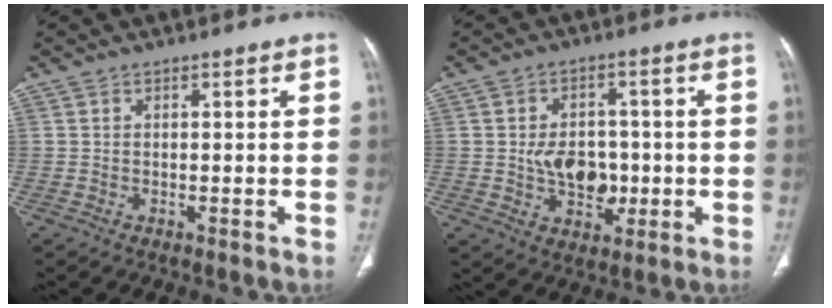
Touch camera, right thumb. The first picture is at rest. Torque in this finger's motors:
{"motor_torque": [1.87, 2.13, -0.21, 0.10, 0.04]}